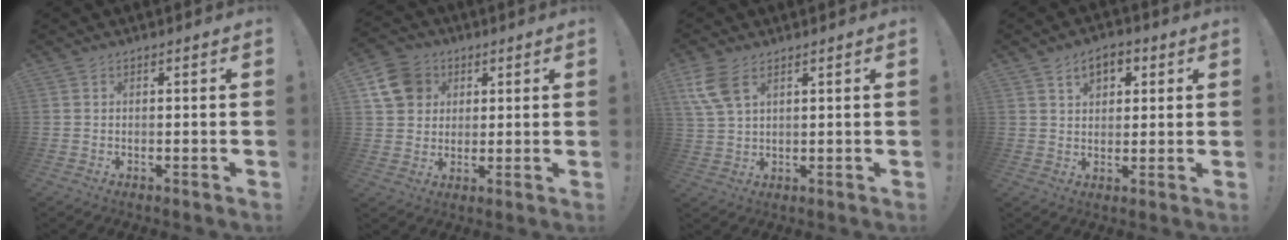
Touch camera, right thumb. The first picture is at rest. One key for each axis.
{"total": 11.5, "fx": 4.1, "fy": 9.9, "fz": 4.2, "tx": -0.064, "ty": -0.013, "tz": 0.085}
{"total": 7.6, "fx": 4.0, "fy": 3.9, "fz": 5.1, "tx": -0.109, "ty": -0.012, "tz": 0.078}
{"total": 6.9, "fx": 3.0, "fy": 4.8, "fz": 4.0, "tx": -0.049, "ty": -0.003, "tz": 0.051}